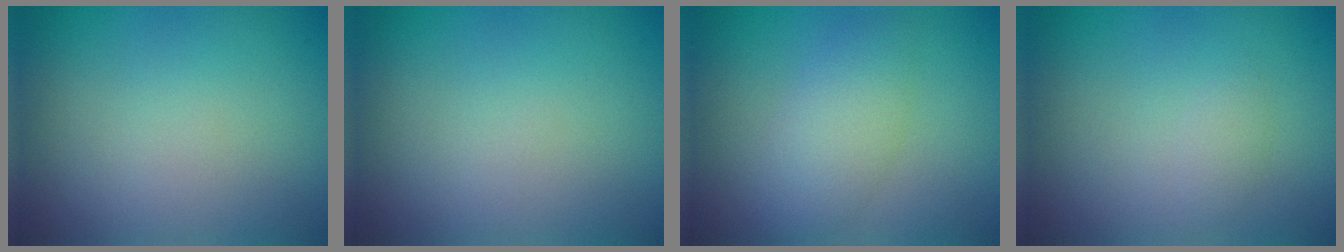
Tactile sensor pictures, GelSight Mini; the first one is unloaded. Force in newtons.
{"total": 0.0}
{"total": 3.4, "press": 3.4, "slide": 0.1}
{"total": 0.8, "press": 0.8, "slide": 0.0}